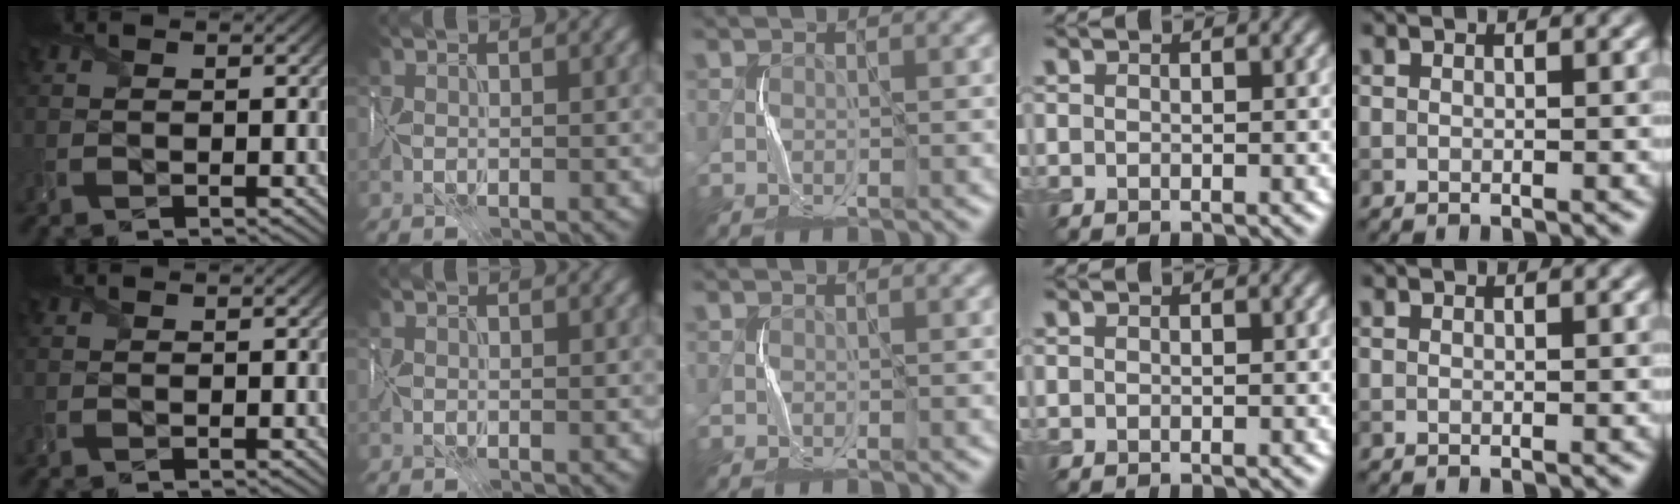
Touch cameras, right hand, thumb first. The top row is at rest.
{}